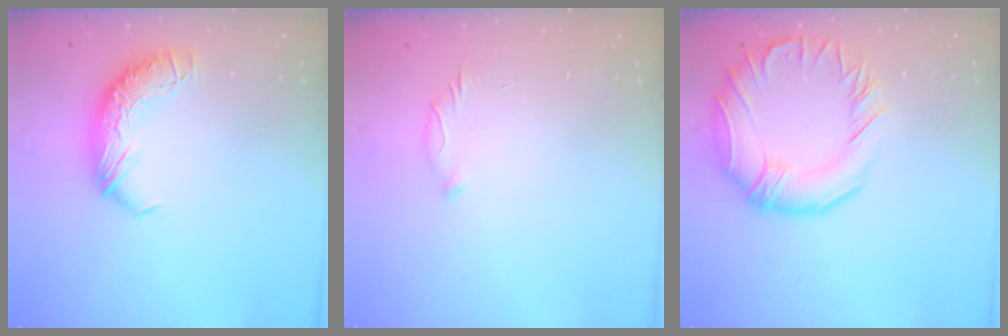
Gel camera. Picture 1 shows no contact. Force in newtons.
{"total": 7.7, "press": 7.7, "slide": 0.6}
{"total": 7.6, "press": 7.5, "slide": 1.1}